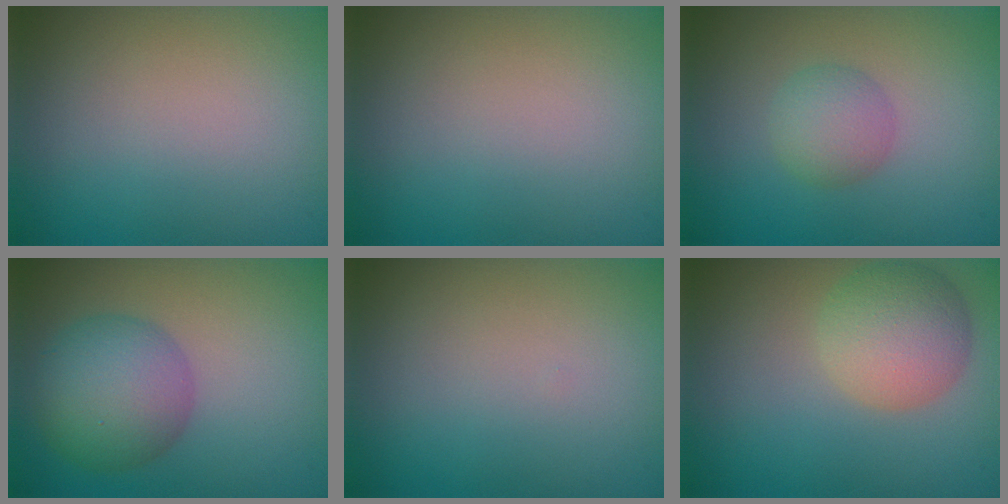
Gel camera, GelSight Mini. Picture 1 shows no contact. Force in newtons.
{"total": 0.0}
{"total": 2.4, "press": 2.4, "slide": 0.0}
{"total": 6.1, "press": 6.1, "slide": 0.2}
{"total": 0.0}
{"total": 4.8, "press": 4.8, "slide": 0.2}